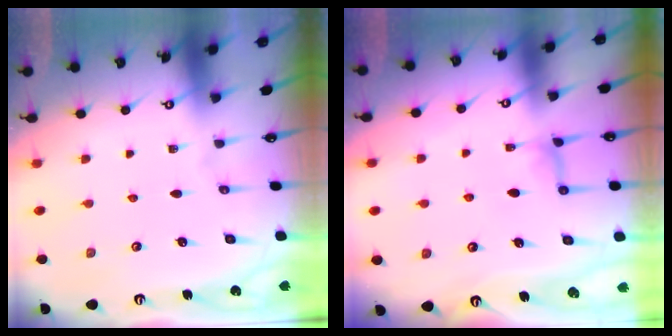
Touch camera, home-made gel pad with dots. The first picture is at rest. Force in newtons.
{"total": 2.3, "press": 2.3, "slide": 0.0}